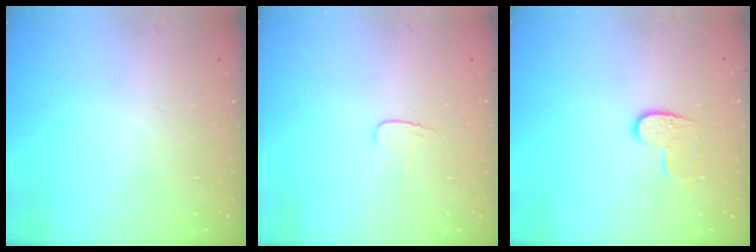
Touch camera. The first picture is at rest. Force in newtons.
{"total": 3.9, "press": 3.8, "slide": 0.4}
{"total": 6.1, "press": 6.1, "slide": 0.5}